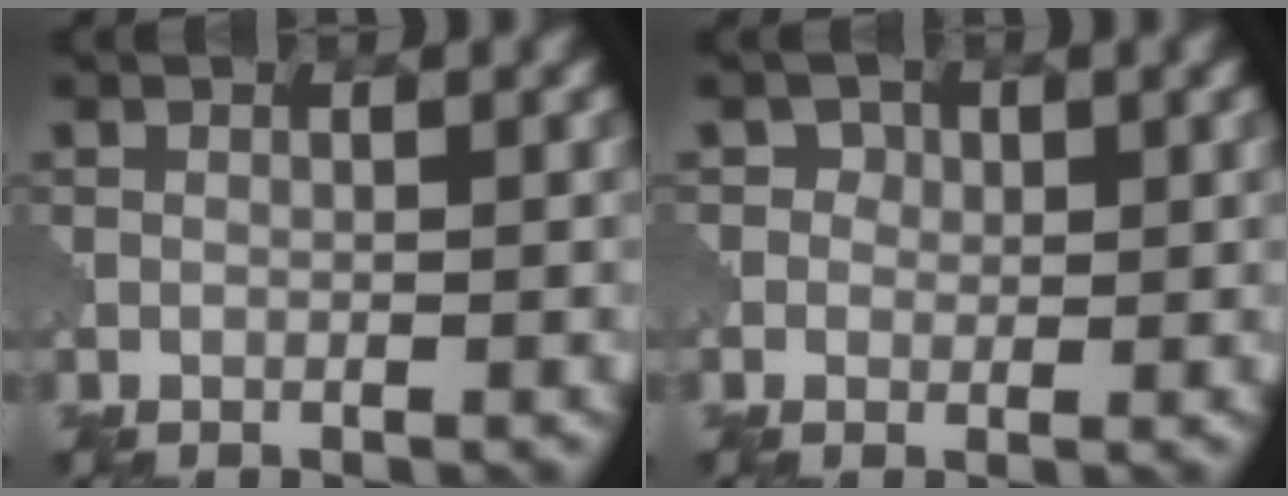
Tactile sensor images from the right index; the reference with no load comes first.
{"total": 1.5, "force": [0.2, 1.4, 0.3], "torque": [-0.003, -0.002, 0.003]}